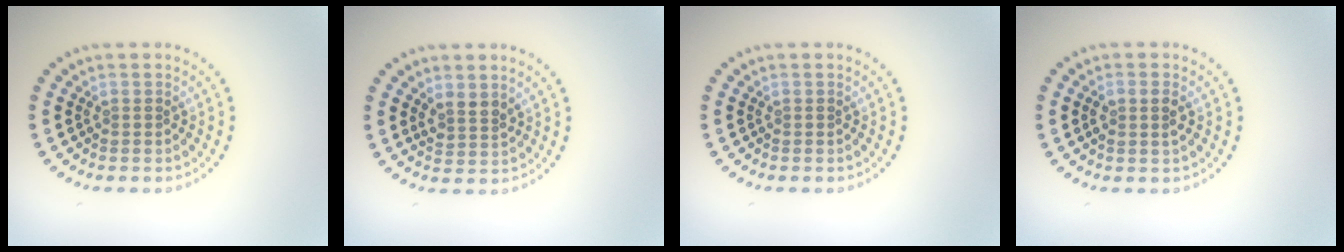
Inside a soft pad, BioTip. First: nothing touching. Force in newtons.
{"total": 1.8, "press": 1.4, "slide": 1.1}
{"total": 0.0}
{"total": 1.7, "press": 1.6, "slide": 0.6}